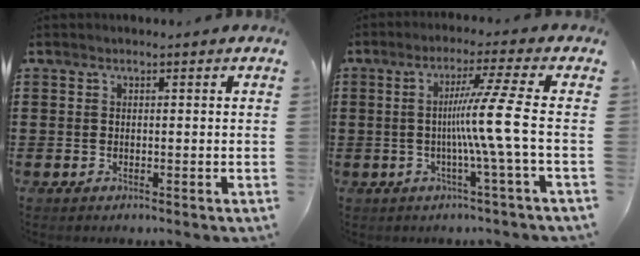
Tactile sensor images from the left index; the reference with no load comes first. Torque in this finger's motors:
{"motor_torque": [0.13, 0.09, 0.26, 0.10]}